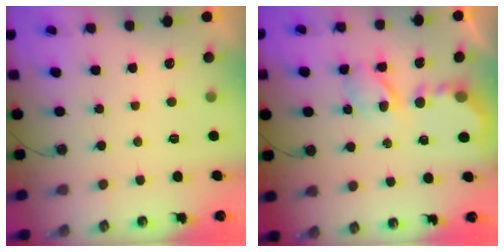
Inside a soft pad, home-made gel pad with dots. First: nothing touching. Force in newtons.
{"total": 8.2, "press": 8.2, "slide": 0.7}